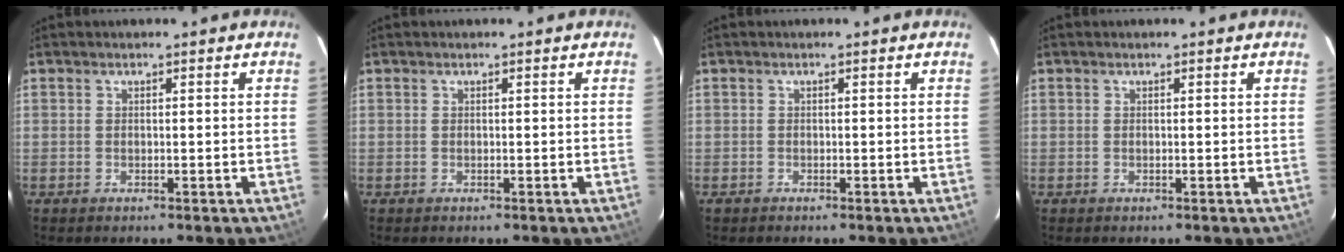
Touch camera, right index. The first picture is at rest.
{"total": 0.0}
{"total": 0.7, "force": [-0.5, 0.5, -0.1], "torque": [-0.001, 0.003, -0.009]}
{"total": 0.0}